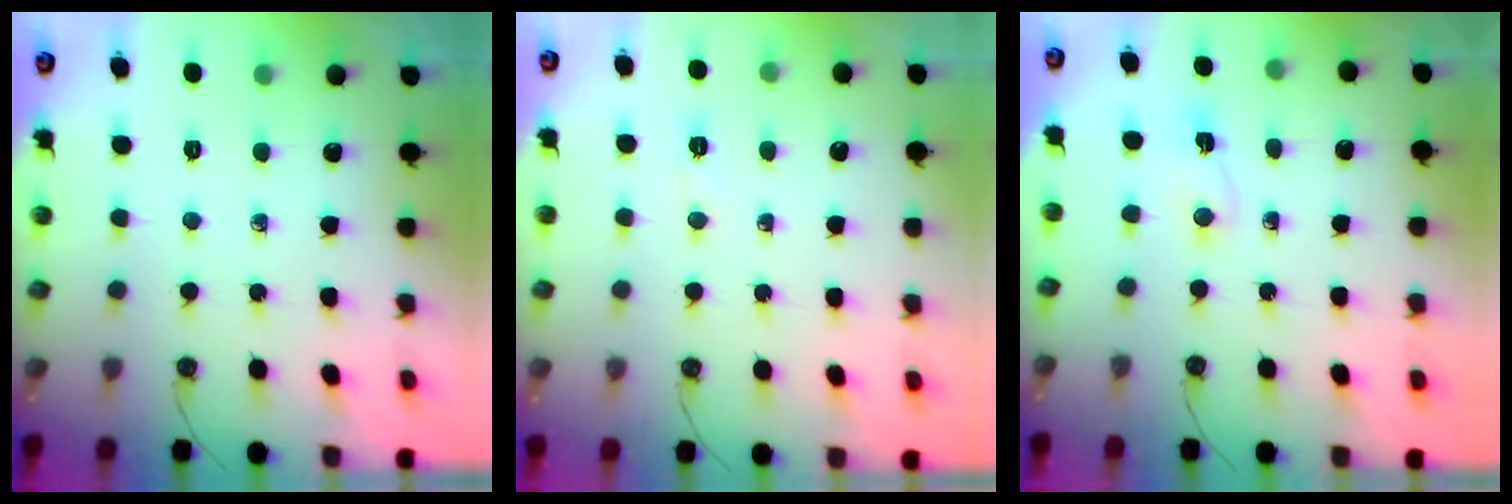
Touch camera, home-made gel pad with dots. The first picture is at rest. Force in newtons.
{"total": 4.1, "press": 4.0, "slide": 0.8}
{"total": 2.0, "press": 1.6, "slide": 1.2}